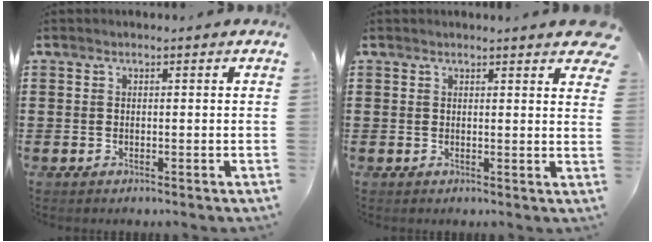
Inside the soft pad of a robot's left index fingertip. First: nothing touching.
{"total": 2.8, "force": [2.3, 0.3, 1.5], "torque": [-0.021, -0.006, 0.040]}